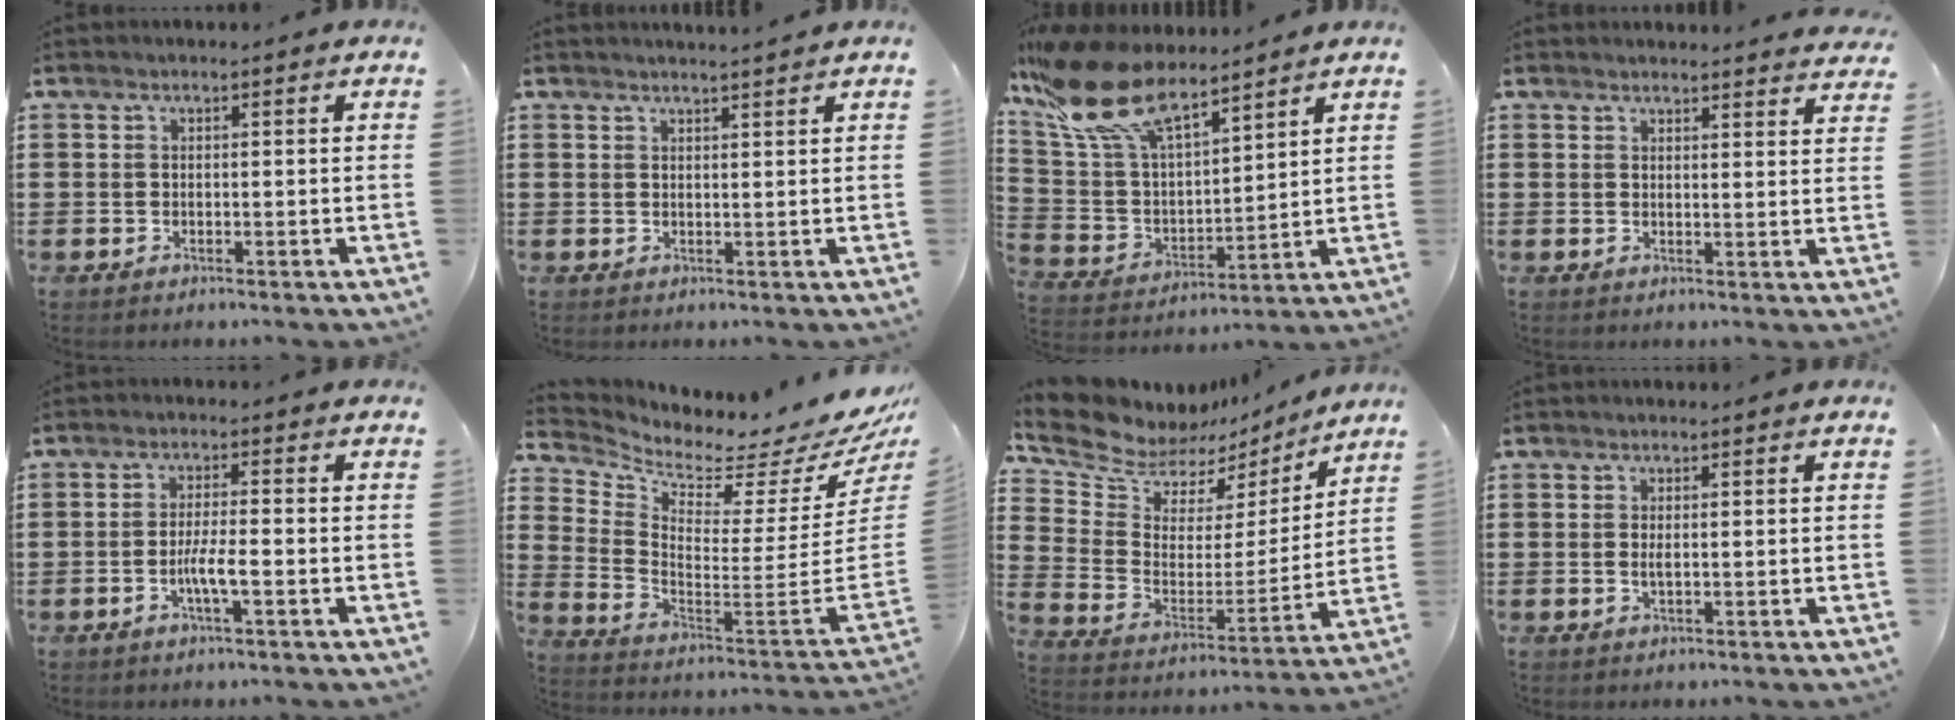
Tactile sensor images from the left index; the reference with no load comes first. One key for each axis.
{"total": 1.4, "fx": 1.4, "fy": -0.1, "fz": 0.2, "tx": -0.006, "ty": -0.001, "tz": 0.027}
{"total": 13.9, "fx": 9.6, "fy": 5.3, "fz": 8.5, "tx": -0.207, "ty": -0.038, "tz": 0.173}
{"total": 2.6, "fx": 2.6, "fy": 0.0, "fz": -0.1, "tx": 0.001, "ty": -0.013, "tz": 0.048}
{"total": 4.0, "fx": -1.3, "fy": 0.5, "fz": 3.8, "tx": -0.073, "ty": -0.002, "tz": -0.026}
{"total": 2.1, "fx": 1.7, "fy": 0.6, "fz": 1.2, "tx": -0.030, "ty": -0.062, "tz": 0.016}
{"total": 9.4, "fx": 8.7, "fy": 3.3, "fz": 1.2, "tx": -0.082, "ty": -0.061, "tz": 0.153}
{"total": 1.0, "fx": 0.1, "fy": 0.1, "fz": 1.0, "tx": -0.021, "ty": -0.003, "tz": 0.001}